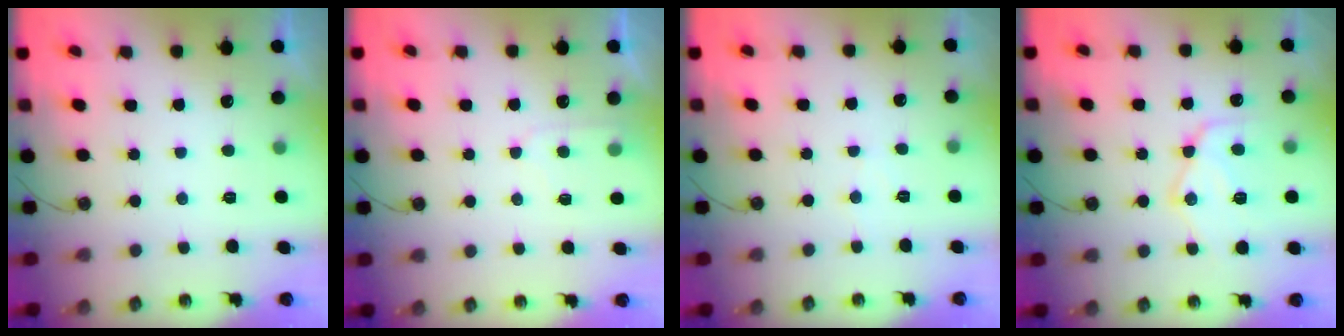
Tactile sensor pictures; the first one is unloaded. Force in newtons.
{"total": 5.4, "press": 5.4, "slide": 0.4}
{"total": 3.2, "press": 3.2, "slide": 0.5}
{"total": 13.5, "press": 13.4, "slide": 1.2}